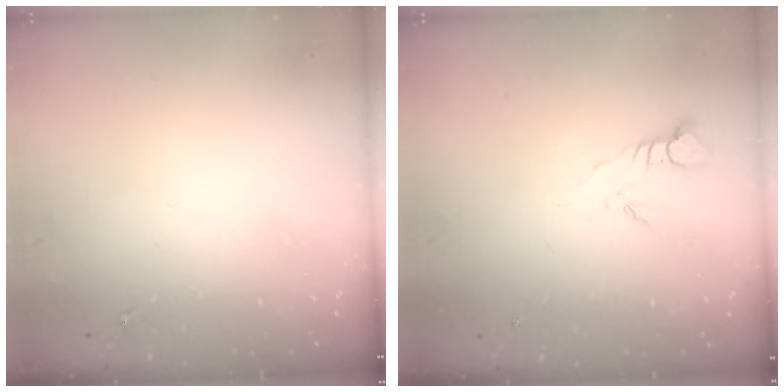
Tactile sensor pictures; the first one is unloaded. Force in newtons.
{"total": 3.7, "press": 3.7, "slide": 0.3}